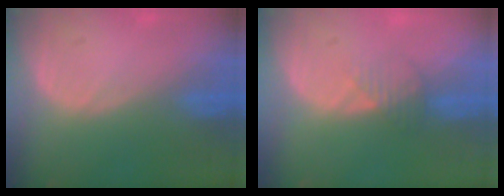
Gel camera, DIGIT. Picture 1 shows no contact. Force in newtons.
{"total": 2.4, "press": 2.4, "slide": 0.1}